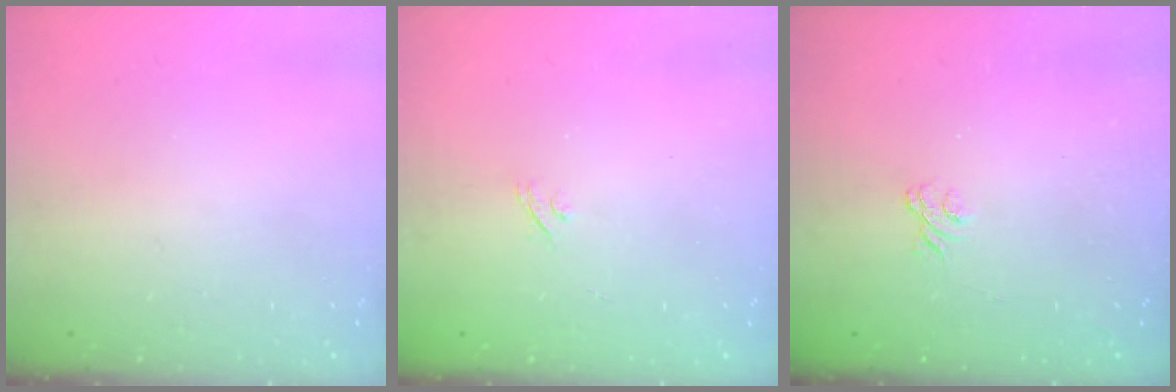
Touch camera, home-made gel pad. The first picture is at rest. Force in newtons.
{"total": 2.2, "press": 1.9, "slide": 1.1}
{"total": 1.9, "press": 1.5, "slide": 1.1}